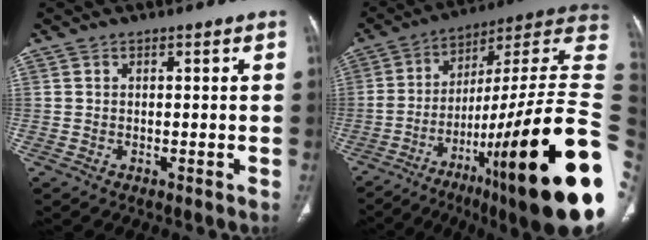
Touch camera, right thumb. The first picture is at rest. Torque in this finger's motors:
{"motor_torque": [4.28, 0.73, 2.16, -0.61, 0.90]}